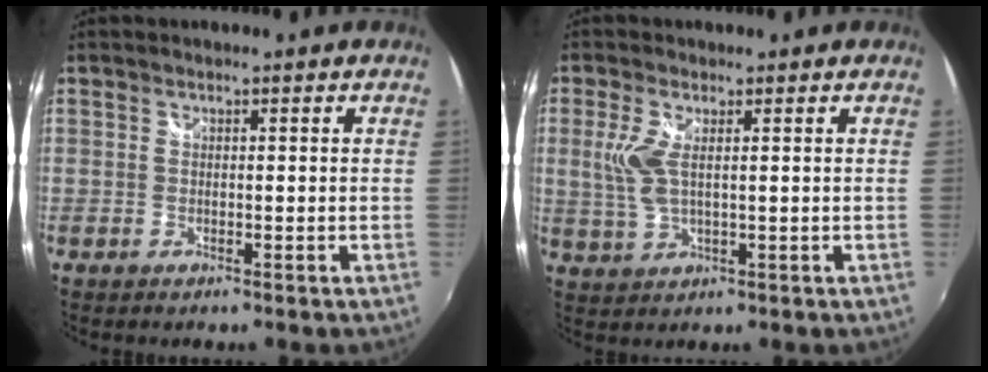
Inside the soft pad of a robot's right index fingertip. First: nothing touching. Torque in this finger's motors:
{"motor_torque": [-0.01, 0.13, 0.07, 0.10]}